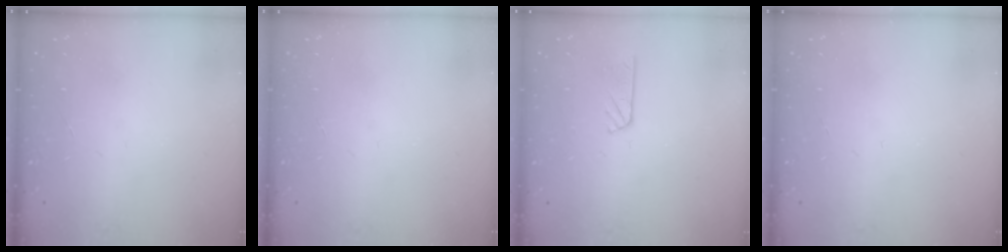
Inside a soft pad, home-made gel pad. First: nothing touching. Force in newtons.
{"total": 0.0}
{"total": 2.8, "press": 2.8, "slide": 0.2}
{"total": 0.0}